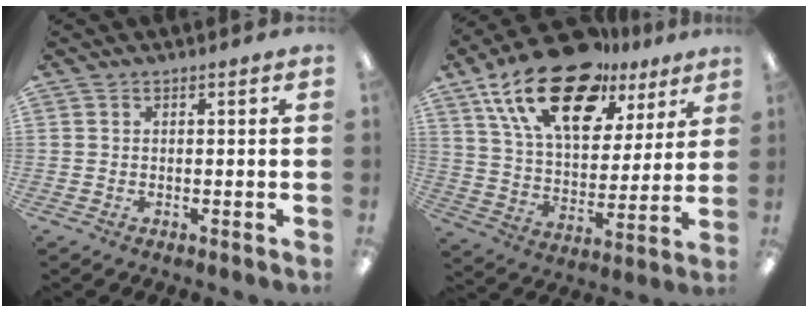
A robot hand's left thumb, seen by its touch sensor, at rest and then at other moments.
{"total": 23.0, "force": [14.3, 11.4, 13.9], "torque": [-0.253, -0.074, 0.251]}